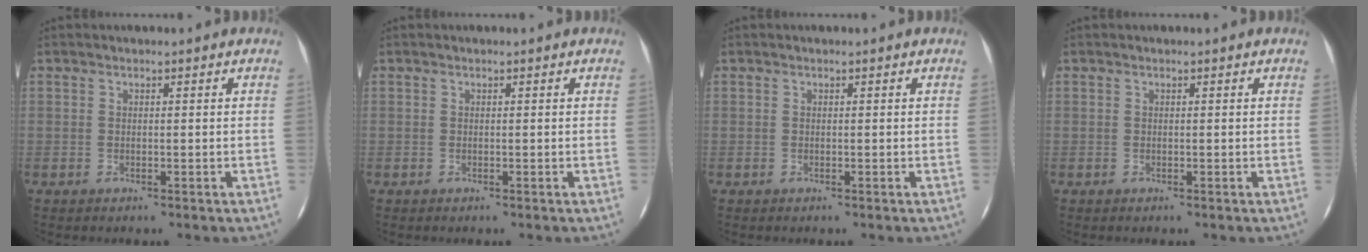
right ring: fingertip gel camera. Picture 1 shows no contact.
{"total": 0.0}
{"total": 0.0}
{"total": 0.0}